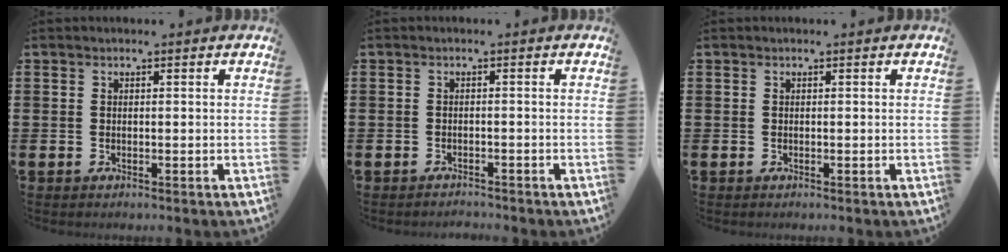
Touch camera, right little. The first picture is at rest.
{"total": 1.0, "force": [-1.0, 0.0, -0.1], "torque": [-0.001, 0.002, -0.021]}
{"total": 0.0}